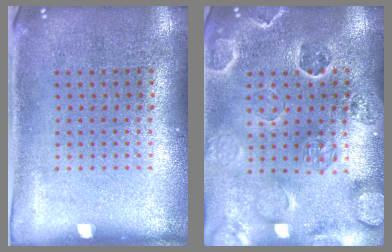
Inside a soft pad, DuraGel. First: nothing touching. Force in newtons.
{"total": 2.6, "press": 2.5, "slide": 0.8}